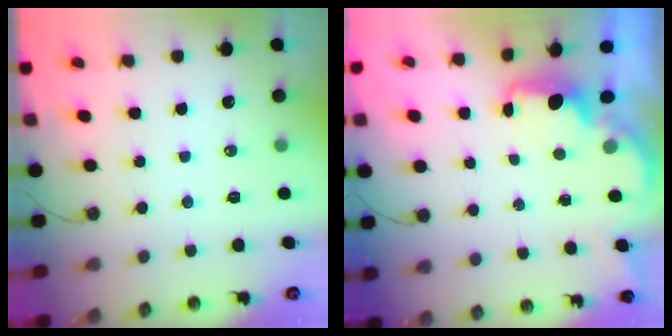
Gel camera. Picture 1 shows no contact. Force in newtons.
{"total": 1.9, "press": 1.8, "slide": 0.7}